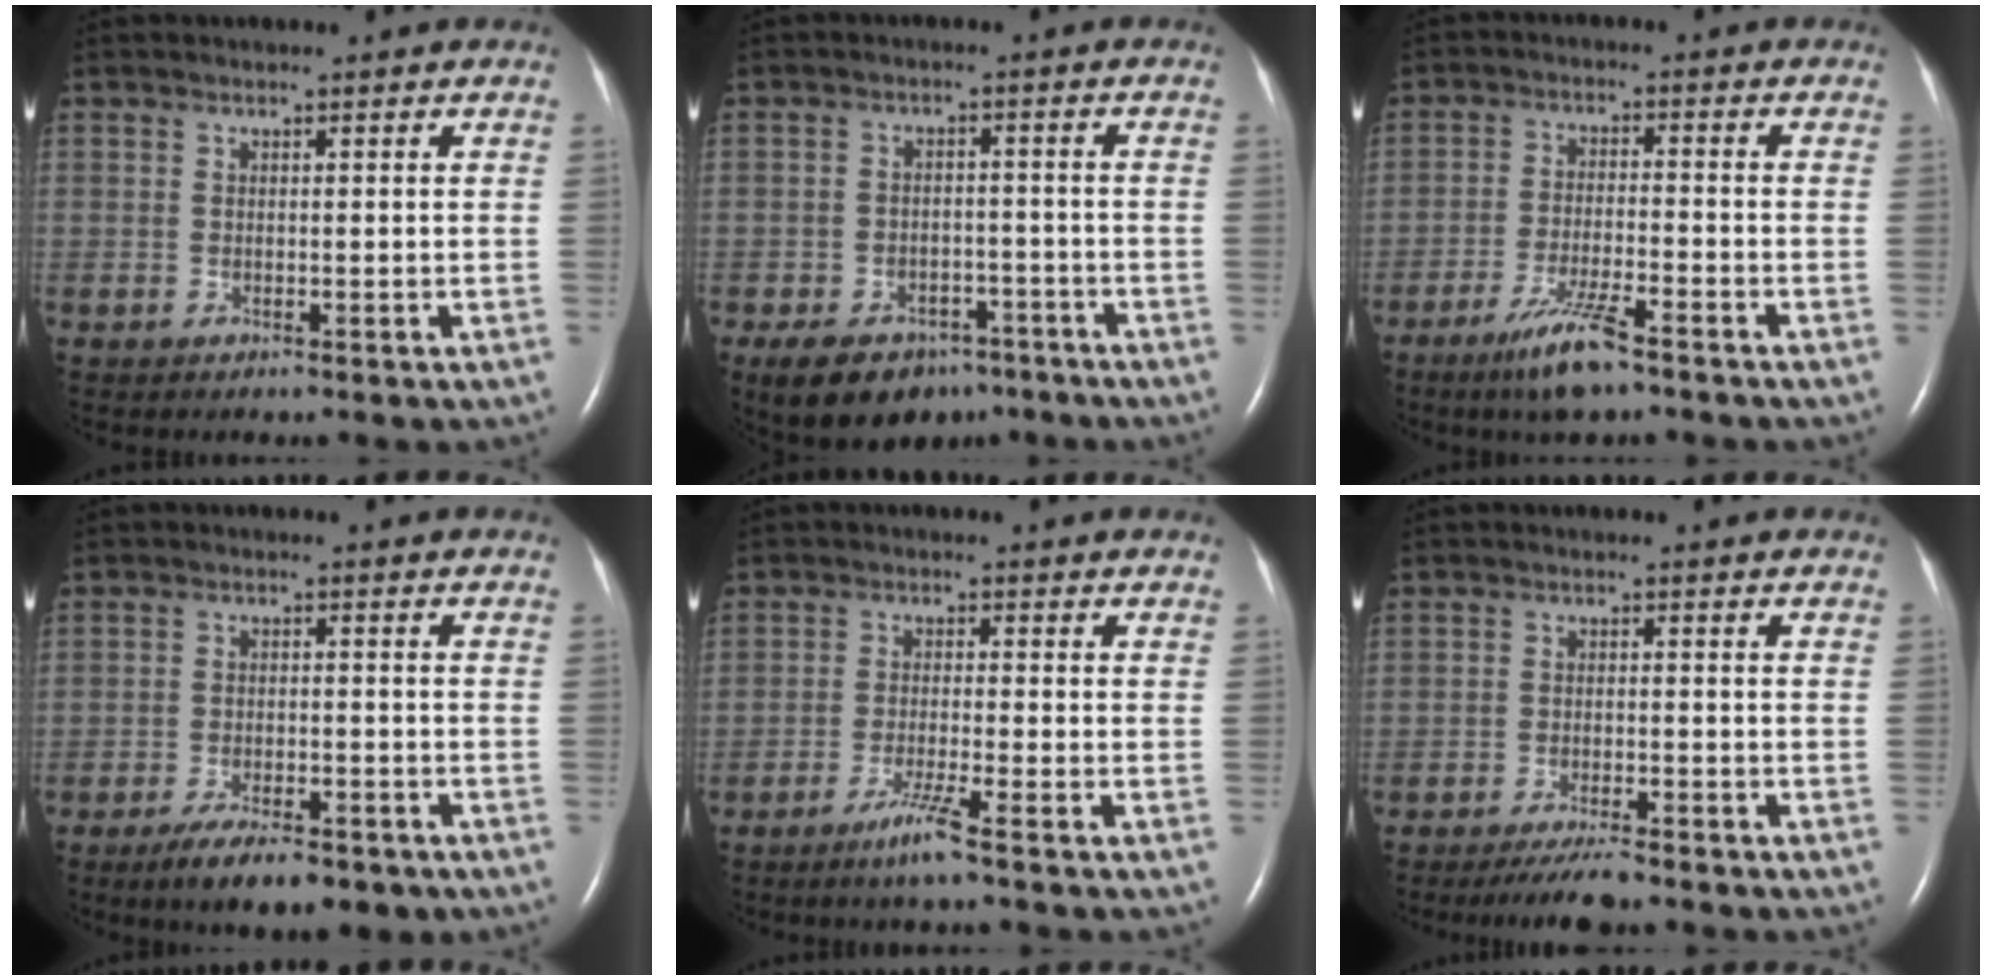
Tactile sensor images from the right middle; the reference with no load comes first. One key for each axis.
{"total": 11.0, "fx": -7.4, "fy": 6.6, "fz": 4.6, "tx": -0.083, "ty": 0.009, "tz": -0.107}
{"total": 7.1, "fx": -5.0, "fy": 0.7, "fz": 5.0, "tx": -0.105, "ty": -0.014, "tz": -0.090}
{"total": 8.2, "fx": -5.9, "fy": 2.7, "fz": 4.9, "tx": -0.073, "ty": -0.007, "tz": -0.088}
{"total": 4.0, "fx": -2.7, "fy": -0.9, "fz": 2.7, "tx": -0.060, "ty": -0.011, "tz": -0.057}
{"total": 4.8, "fx": -4.2, "fy": 0.2, "fz": 2.3, "tx": -0.043, "ty": -0.013, "tz": -0.072}